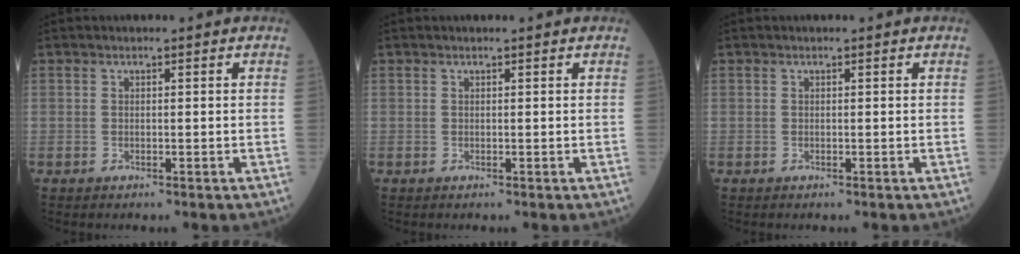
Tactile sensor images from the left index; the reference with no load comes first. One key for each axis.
{"total": 0.0}
{"total": 0.0}